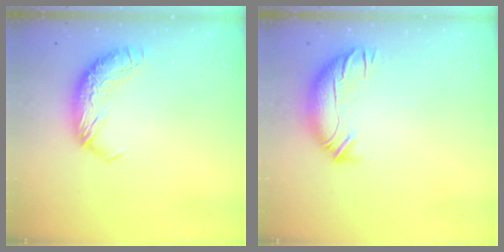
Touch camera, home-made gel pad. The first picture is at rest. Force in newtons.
{"total": 3.3, "press": 2.6, "slide": 2.1}